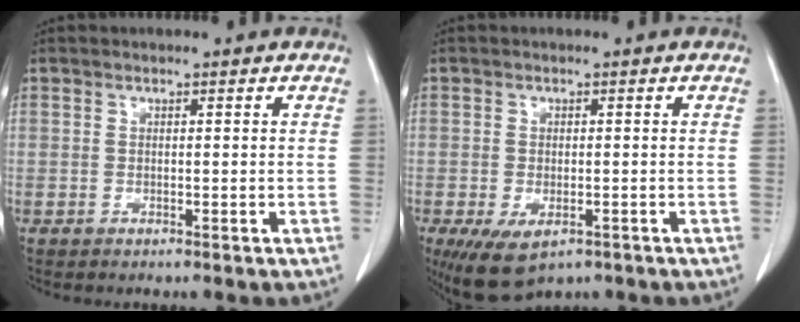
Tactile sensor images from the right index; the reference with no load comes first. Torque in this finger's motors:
{"motor_torque": [0.84, -0.82, 0.16, 0.07]}